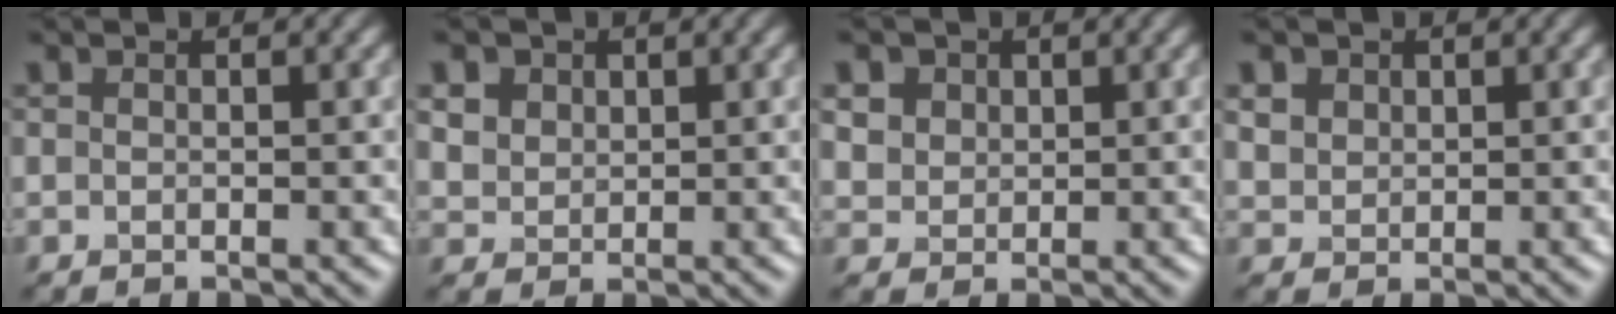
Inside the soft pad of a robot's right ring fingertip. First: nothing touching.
{"total": 4.4, "force": [2.4, 3.2, 1.9], "torque": [-0.065, 0.009, 0.048]}
{"total": 4.4, "force": [2.2, 3.3, 1.9], "torque": [-0.061, 0.009, 0.043]}
{"total": 2.6, "force": [1.5, 2.0, 1.0], "torque": [-0.032, 0.005, 0.033]}